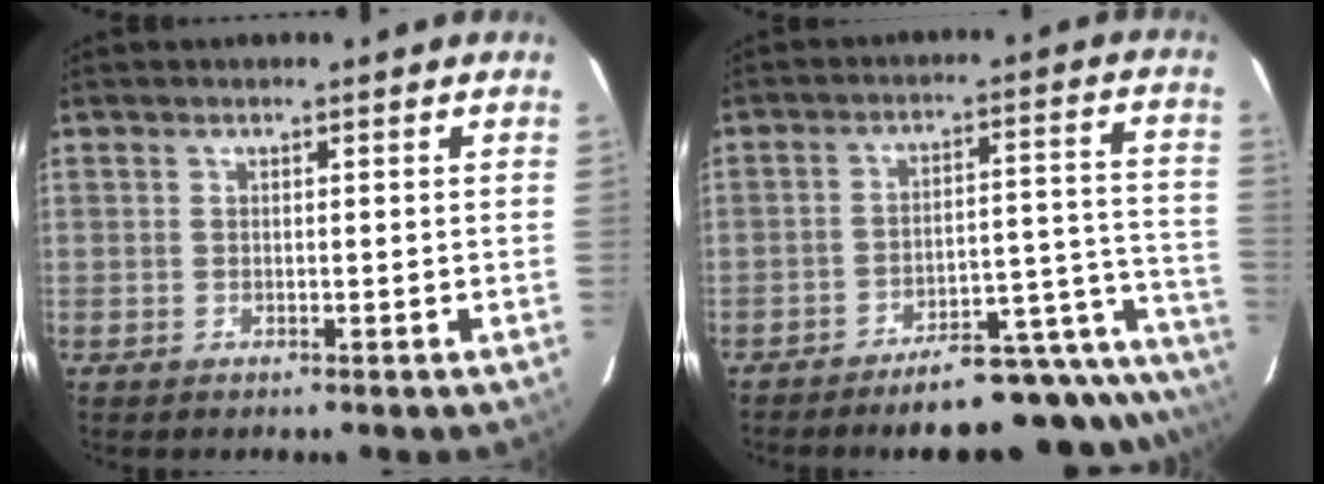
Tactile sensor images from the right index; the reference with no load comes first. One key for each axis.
{"total": 19.3, "fx": -17.5, "fy": 2.4, "fz": 7.8, "tx": -0.015, "ty": 0.040, "tz": -0.228}